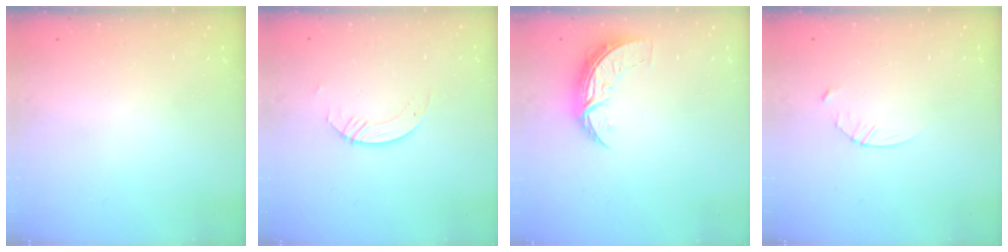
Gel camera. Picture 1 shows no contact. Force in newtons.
{"total": 2.8, "press": 2.8, "slide": 0.2}
{"total": 7.1, "press": 7.0, "slide": 0.4}
{"total": 3.3, "press": 3.2, "slide": 0.4}